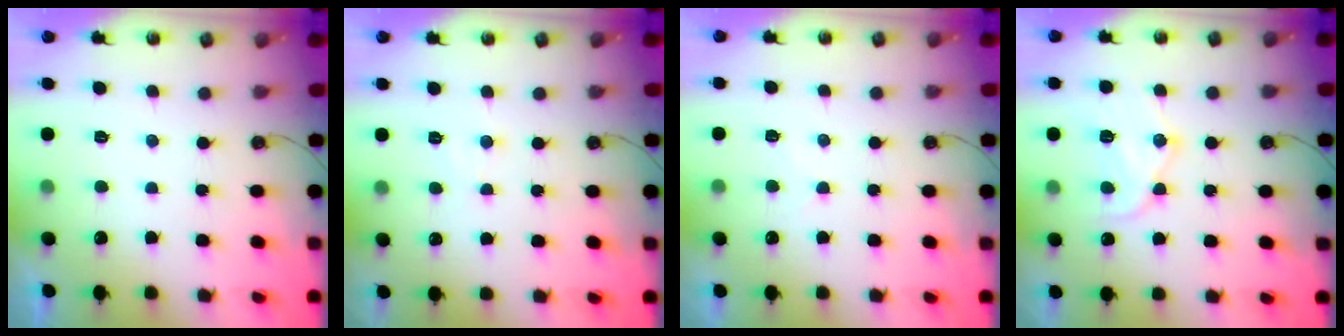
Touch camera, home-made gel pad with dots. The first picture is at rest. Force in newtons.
{"total": 4.7, "press": 4.6, "slide": 0.7}
{"total": 3.9, "press": 3.9, "slide": 0.5}
{"total": 14.2, "press": 14.1, "slide": 1.2}